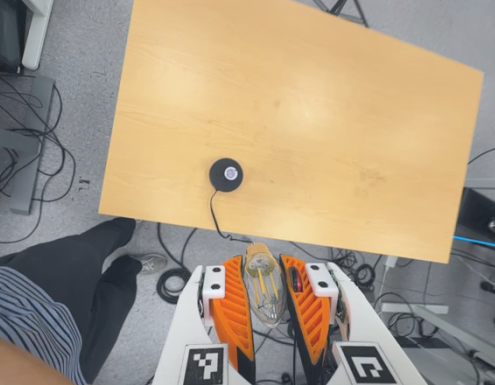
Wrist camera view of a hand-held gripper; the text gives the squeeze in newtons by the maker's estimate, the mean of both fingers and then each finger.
{"total": 21.0, "left": 23.4, "right": 18.6}